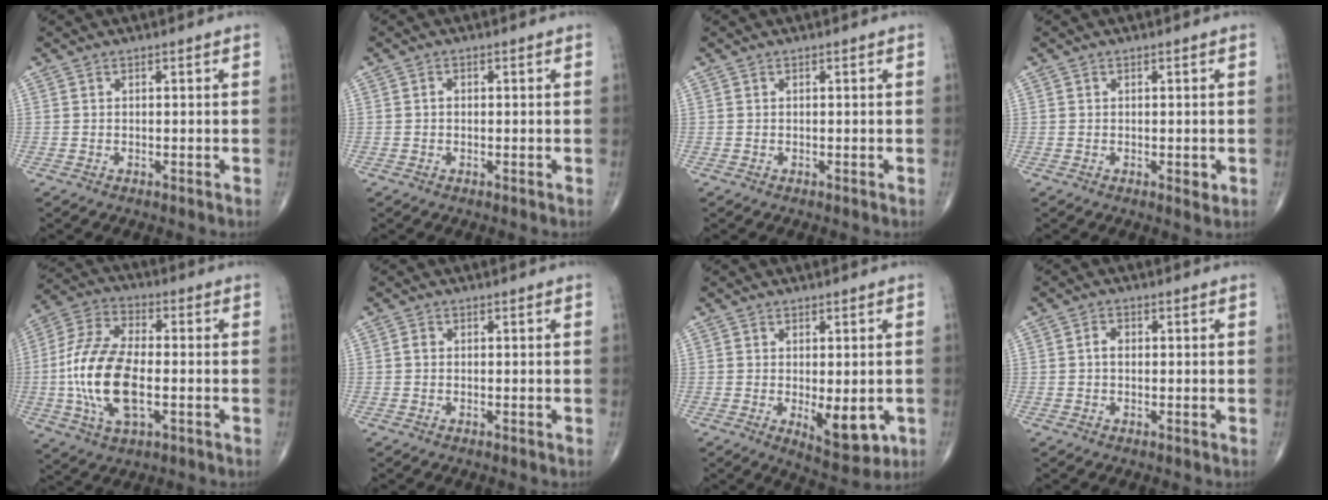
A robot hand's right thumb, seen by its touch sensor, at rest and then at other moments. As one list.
[{"total": 0.8, "force": [0.0, 0.7, 0.5], "torque": [-0.003, 0.003, -0.003]}, {"total": 0.0}, {"total": 1.5, "force": [-0.3, 0.8, 1.3], "torque": [-0.011, -0.004, -0.004]}, {"total": 16.7, "force": [-2.5, 8.1, 14.4], "torque": [-0.300, 0.015, -0.047]}, {"total": 0.9, "force": [-0.1, 0.7, 0.5], "torque": [-0.006, 0.002, -0.004]}, {"total": 8.3, "force": [-1.8, 3.6, 7.2], "torque": [-0.084, -0.018, -0.016]}, {"total": 1.9, "force": [0.0, 1.4, 1.3], "torque": [-0.019, 0.009, -0.003]}]